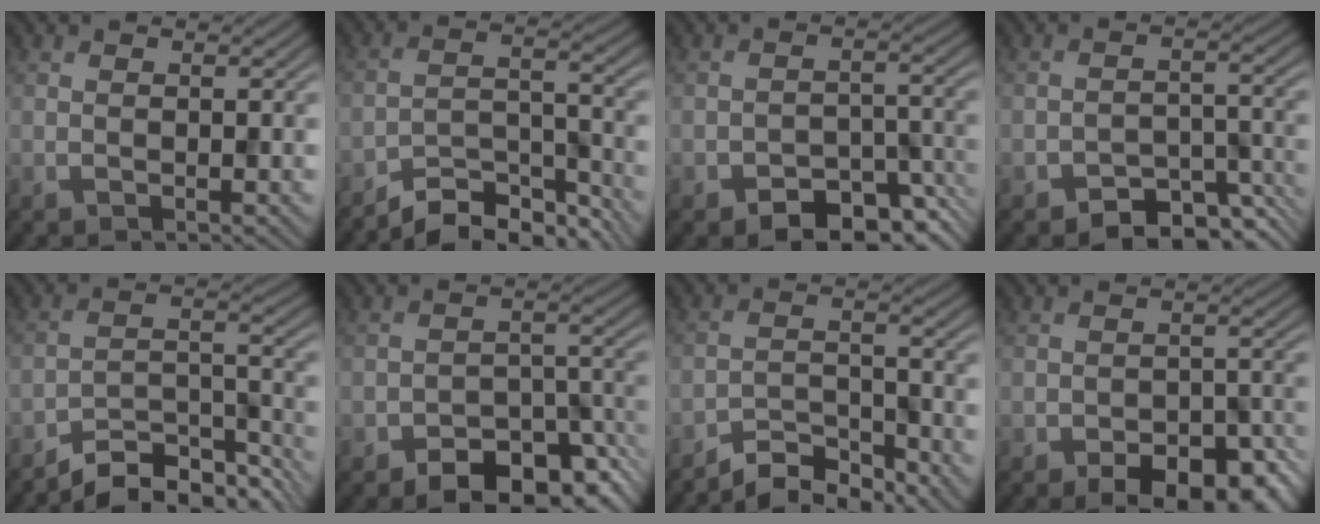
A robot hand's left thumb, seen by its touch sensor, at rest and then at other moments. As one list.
[{"total": 8.0, "force": [-7.2, 1.9, 2.9], "torque": [-0.047, 0.006, -0.130]}, {"total": 7.6, "force": [-5.1, 4.0, 4.1], "torque": [-0.049, -0.012, -0.081]}, {"total": 5.9, "force": [-4.3, 2.8, 3.1], "torque": [-0.039, -0.001, -0.071]}, {"total": 9.1, "force": [-8.1, 2.0, 3.7], "torque": [-0.057, 0.009, -0.141]}, {"total": 9.5, "force": [-6.6, 4.6, 5.0], "torque": [-0.062, -0.004, -0.105]}, {"total": 5.5, "force": [-4.9, 1.4, 2.0], "torque": [-0.033, 0.001, -0.095]}, {"total": 10.0, "force": [-6.8, 4.6, 5.7], "torque": [-0.074, -0.012, -0.089]}]